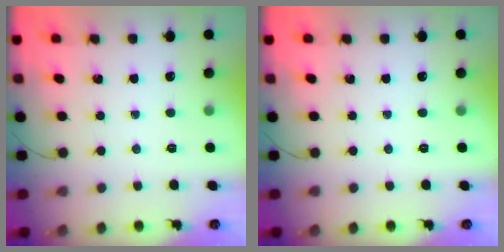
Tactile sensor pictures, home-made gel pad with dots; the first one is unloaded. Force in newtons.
{"total": 0.0}